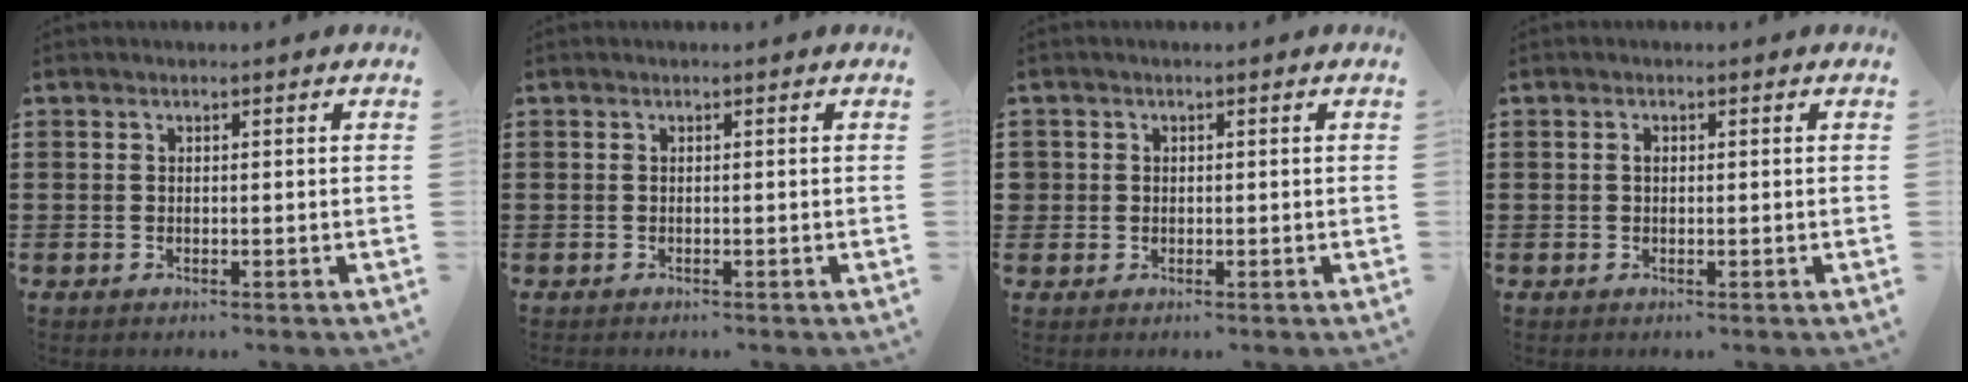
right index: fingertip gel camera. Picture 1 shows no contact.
{"total": 0.0}
{"total": 1.2, "force": [0.2, 1.2, 0.1], "torque": [-0.007, 0.006, 0.002]}
{"total": 0.7, "force": [0.1, 0.5, 0.6], "torque": [-0.013, 0.000, 0.002]}